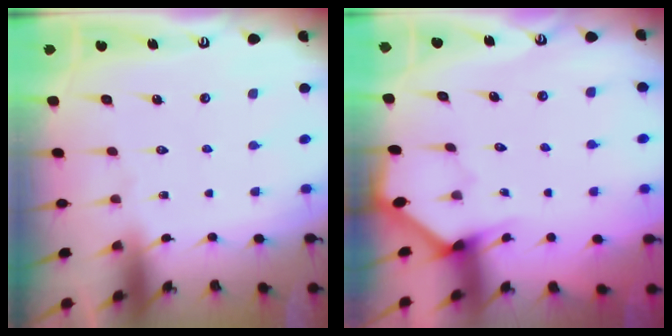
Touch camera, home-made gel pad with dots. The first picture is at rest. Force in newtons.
{"total": 2.4, "press": 2.3, "slide": 0.3}